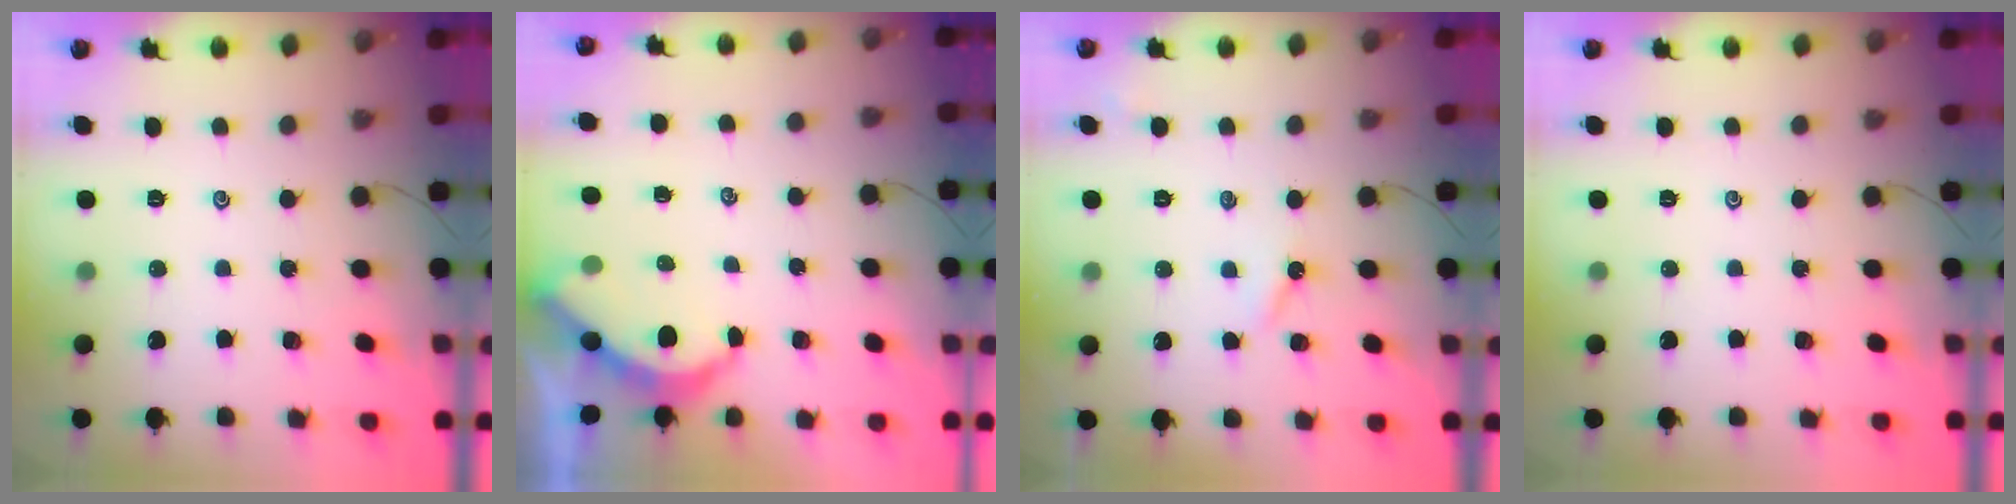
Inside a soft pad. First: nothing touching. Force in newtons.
{"total": 4.0, "press": 4.0, "slide": 0.3}
{"total": 2.9, "press": 2.8, "slide": 0.3}
{"total": 0.0}